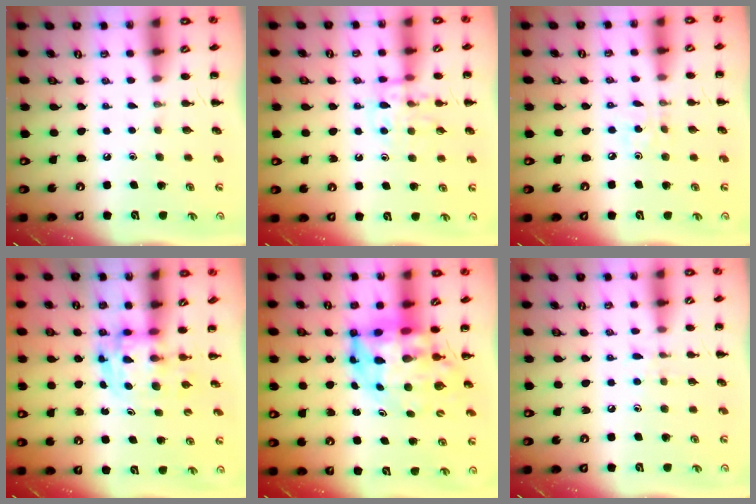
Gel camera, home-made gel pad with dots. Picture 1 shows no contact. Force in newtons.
{"total": 11.5, "press": 11.4, "slide": 1.2}
{"total": 2.8, "press": 2.7, "slide": 0.9}
{"total": 3.6, "press": 3.6, "slide": 0.7}
{"total": 9.6, "press": 9.2, "slide": 2.8}
{"total": 6.3, "press": 6.0, "slide": 2.0}